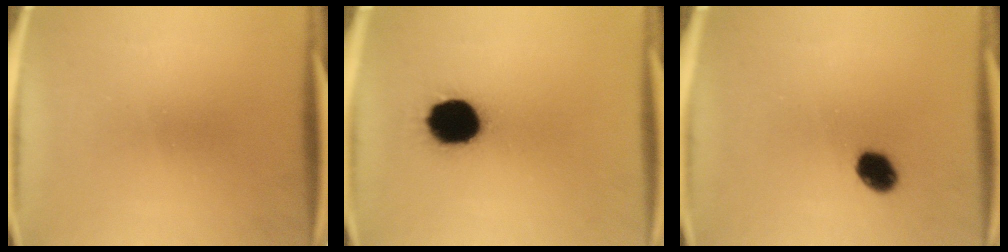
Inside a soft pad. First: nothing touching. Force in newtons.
{"total": 15.0}
{"total": 5.7}